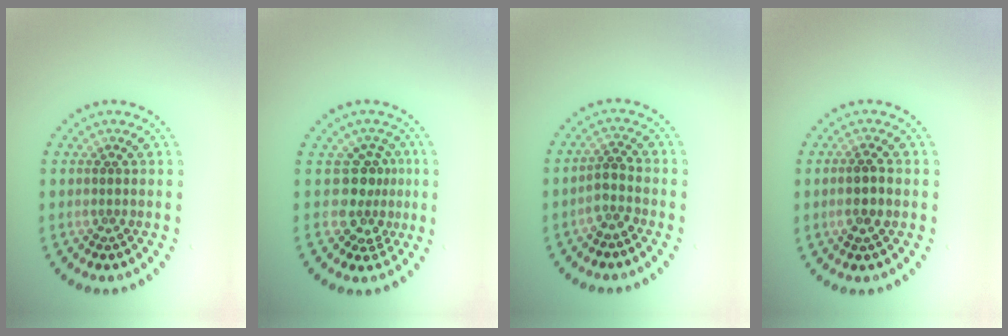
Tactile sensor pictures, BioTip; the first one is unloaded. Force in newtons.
{"total": 3.2, "press": 2.2, "slide": 2.3}
{"total": 1.8, "press": 1.5, "slide": 1.1}
{"total": 2.2, "press": 2.1, "slide": 0.6}